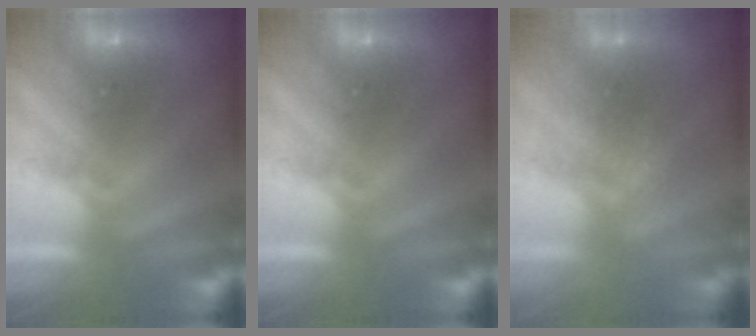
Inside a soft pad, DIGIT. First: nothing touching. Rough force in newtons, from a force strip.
{"total": 0.0}
{"total": 4.3}